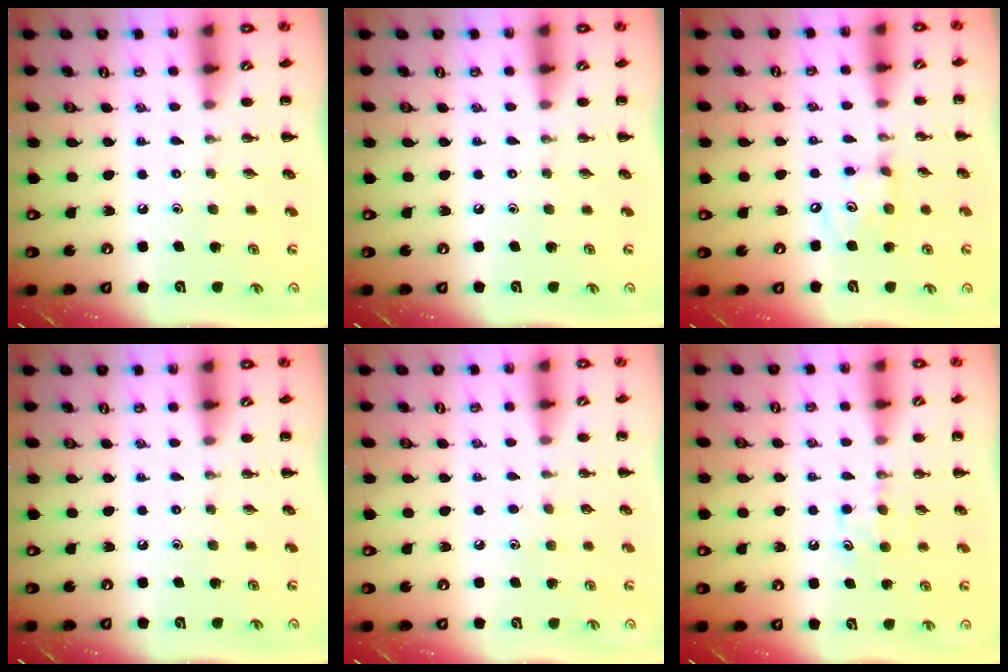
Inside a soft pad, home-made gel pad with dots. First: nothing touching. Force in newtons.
{"total": 0.0}
{"total": 6.8, "press": 6.7, "slide": 1.2}
{"total": 0.0}
{"total": 3.2, "press": 3.1, "slide": 0.9}
{"total": 4.6, "press": 4.4, "slide": 1.5}